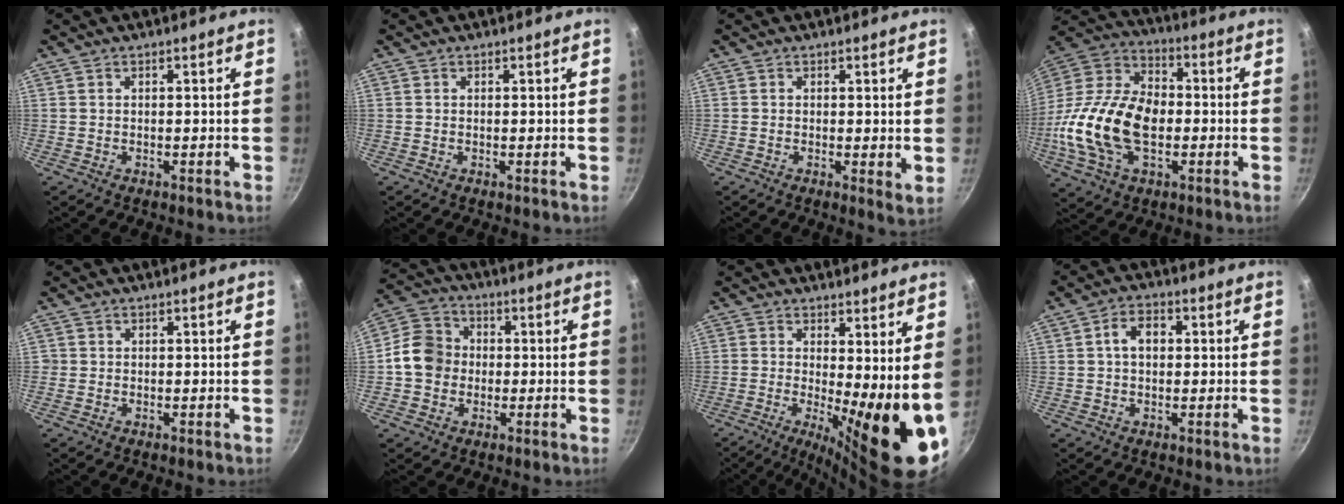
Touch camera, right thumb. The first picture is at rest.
{"total": 0.0}
{"total": 2.8, "force": [0.6, 0.9, 2.6], "torque": [-0.037, -0.009, 0.006]}
{"total": 22.5, "force": [-3.1, 14.0, 17.3], "torque": [-0.315, 0.035, -0.066]}
{"total": 0.6, "force": [-0.1, 0.6, 0.0], "torque": [0.003, 0.000, -0.004]}
{"total": 9.4, "force": [-0.7, 8.2, 4.5], "torque": [-0.053, 0.022, -0.034]}
{"total": 13.9, "force": [-0.6, 3.5, 13.5], "torque": [-0.171, -0.026, -0.004]}
{"total": 5.3, "force": [0.6, 3.7, 3.7], "torque": [-0.043, 0.014, 0.003]}